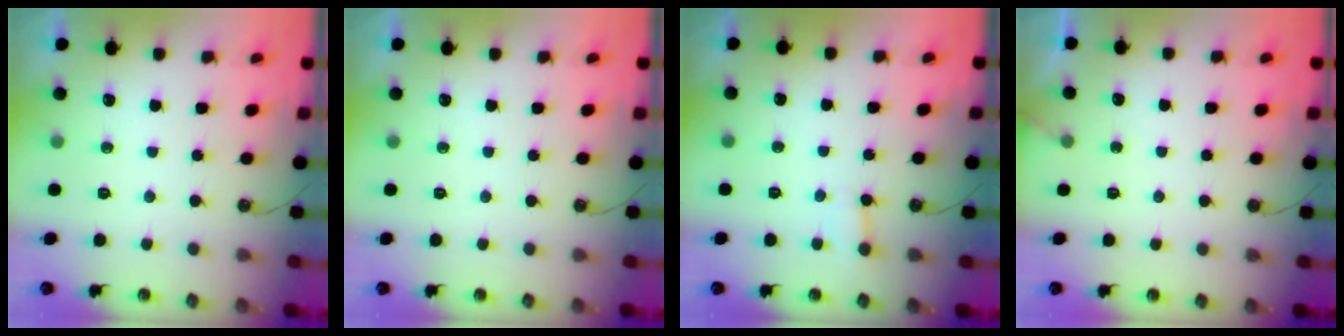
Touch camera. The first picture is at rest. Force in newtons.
{"total": 0.0}
{"total": 4.3, "press": 4.2, "slide": 0.4}
{"total": 2.2, "press": 2.2, "slide": 0.1}